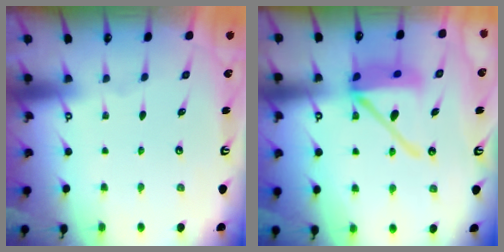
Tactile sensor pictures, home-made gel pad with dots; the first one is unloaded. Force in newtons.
{"total": 14.9, "press": 14.8, "slide": 1.9}